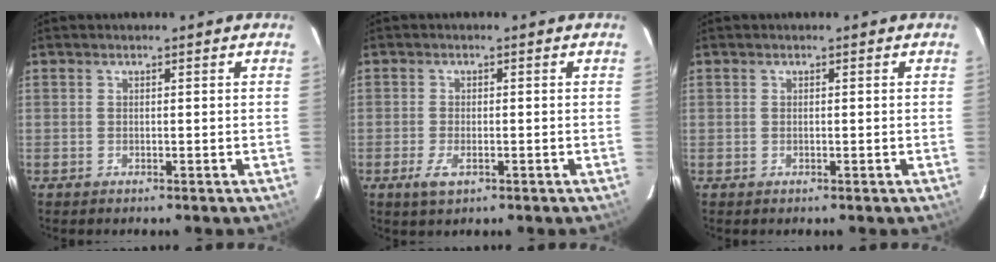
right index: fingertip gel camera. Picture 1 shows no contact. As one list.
[{"total": 3.3, "force": [-1.6, 1.5, 2.5], "torque": [-0.054, -0.008, -0.028]}, {"total": 0.0}]